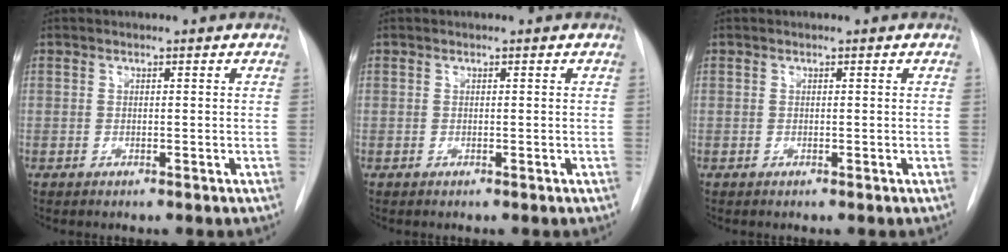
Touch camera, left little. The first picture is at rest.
{"total": 0.0}
{"total": 0.0}